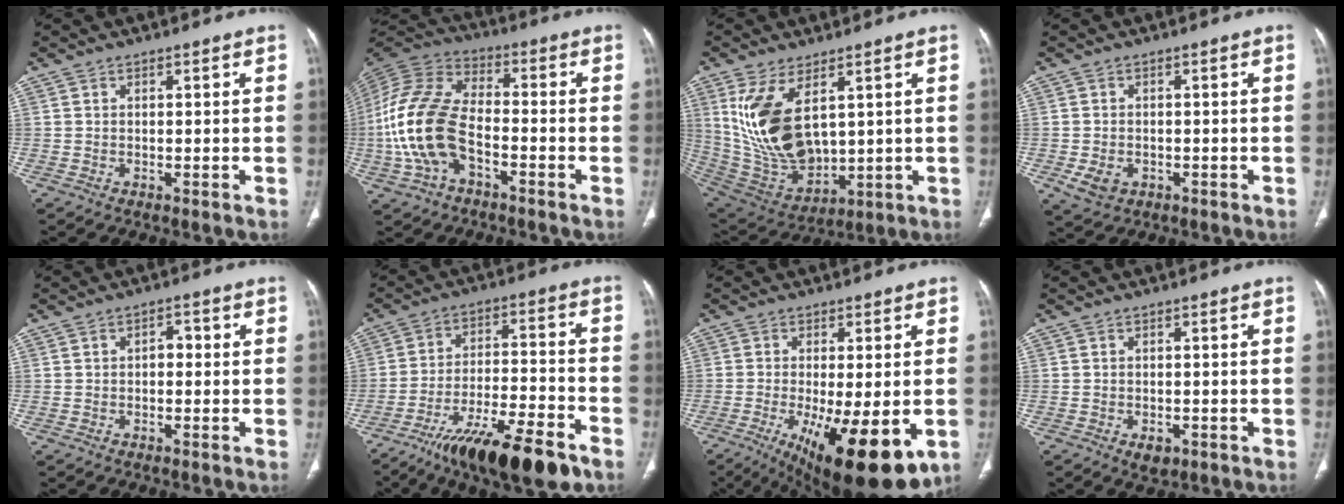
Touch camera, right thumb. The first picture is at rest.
{"total": 20.7, "force": [-4.2, 12.3, 16.2], "torque": [-0.348, 0.018, -0.076]}
{"total": 16.8, "force": [4.9, 9.0, 13.4], "torque": [-0.249, -0.026, 0.124]}
{"total": 4.2, "force": [-1.4, 3.2, 2.4], "torque": [-0.041, 0.002, -0.013]}
{"total": 2.2, "force": [-0.2, 1.5, 1.6], "torque": [-0.013, 0.010, -0.010]}
{"total": 19.1, "force": [-12.6, 5.3, 13.4], "torque": [-0.208, 0.058, -0.206]}
{"total": 18.0, "force": [-6.4, 5.7, 15.8], "torque": [-0.219, -0.027, -0.081]}
{"total": 2.9, "force": [-1.3, 1.8, 1.8], "torque": [-0.018, 0.001, -0.012]}